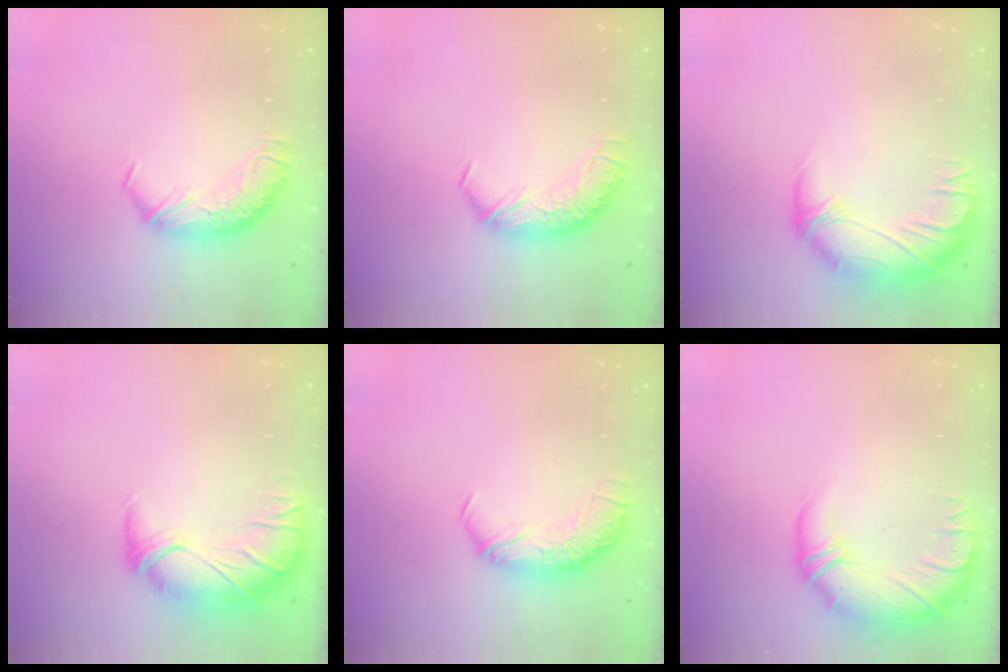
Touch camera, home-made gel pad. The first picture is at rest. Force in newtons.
{"total": 0.0}
{"total": 2.8, "press": 0.8, "slide": 2.7}
{"total": 2.7, "press": 0.2, "slide": 2.7}
{"total": 2.4, "press": 1.1, "slide": 2.1}
{"total": 4.2, "press": 2.2, "slide": 3.6}